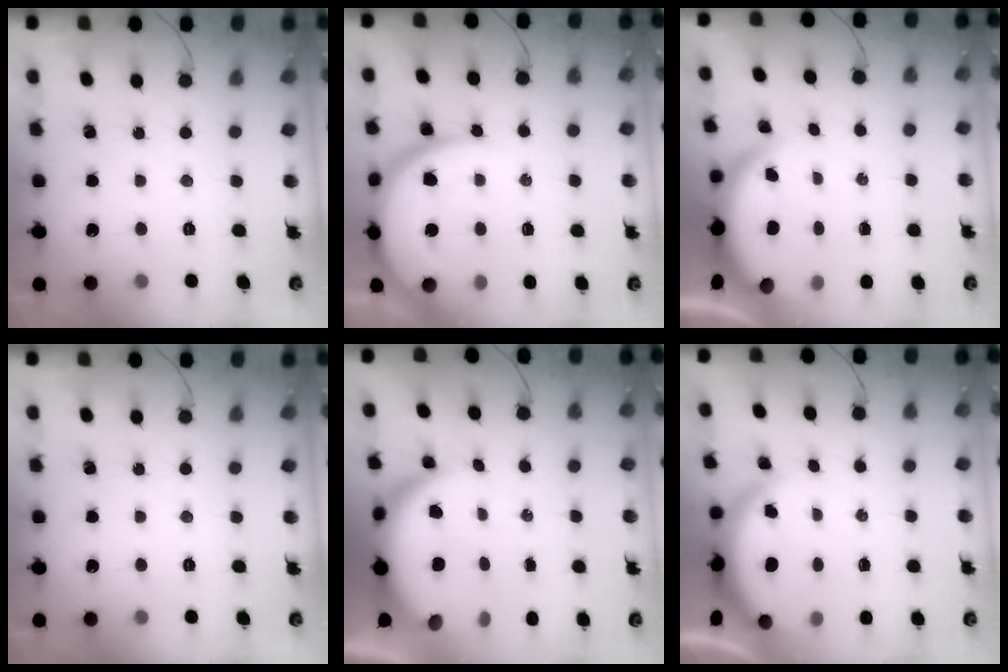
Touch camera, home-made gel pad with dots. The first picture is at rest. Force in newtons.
{"total": 13.4, "press": 13.3, "slide": 1.3}
{"total": 3.7, "press": 3.7, "slide": 0.1}
{"total": 0.0}
{"total": 10.2, "press": 10.1, "slide": 1.2}
{"total": 3.8, "press": 3.7, "slide": 0.6}